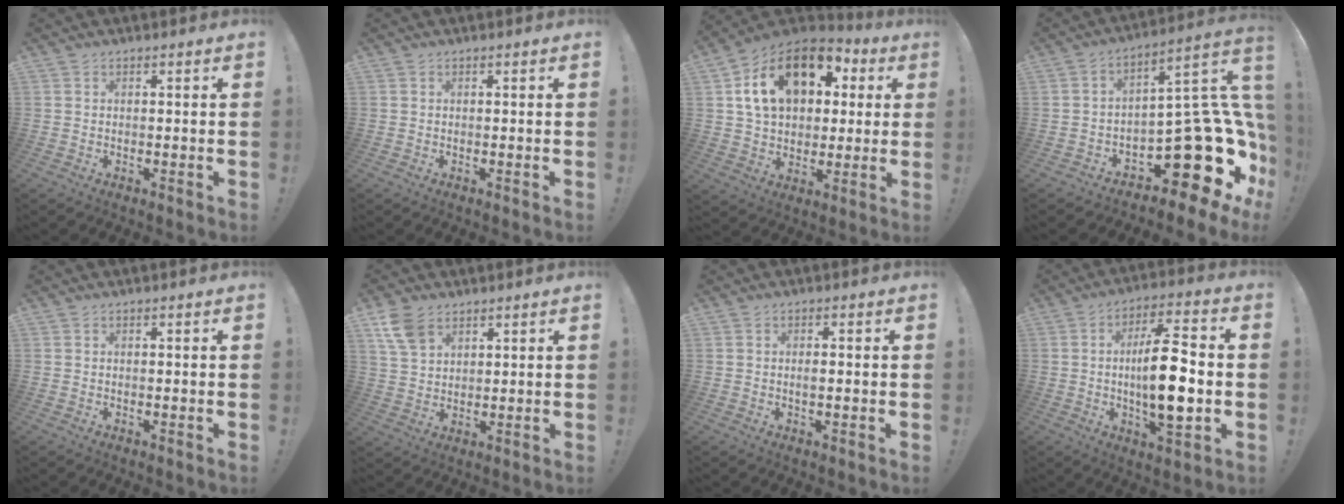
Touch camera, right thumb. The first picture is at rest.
{"total": 0.0}
{"total": 19.8, "force": [7.1, 13.2, 13.0], "torque": [-0.207, -0.012, 0.131]}
{"total": 24.1, "force": [-7.8, 11.2, 19.8], "torque": [-0.252, 0.029, -0.106]}
{"total": 0.0}
{"total": 8.3, "force": [5.0, 5.0, 4.4], "torque": [-0.097, -0.013, 0.099]}
{"total": 1.2, "force": [-0.2, 0.3, 1.2], "torque": [-0.014, -0.002, -0.007]}
{"total": 15.8, "force": [-1.1, 4.9, 15.0], "torque": [-0.252, -0.006, -0.032]}